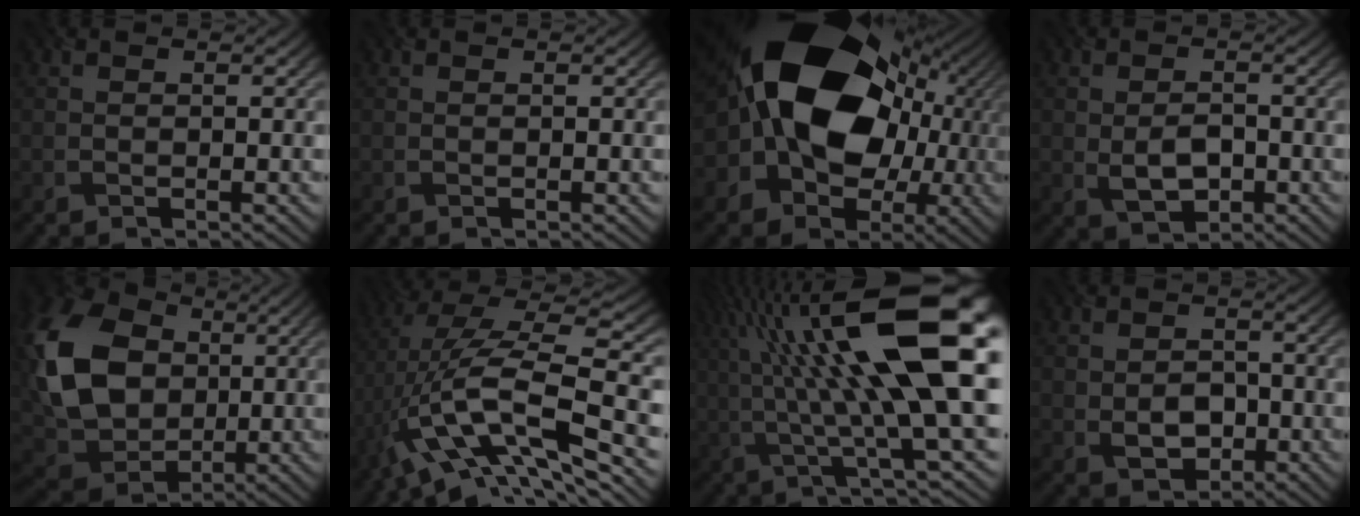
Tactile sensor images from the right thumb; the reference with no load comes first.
{"total": 0.0}
{"total": 20.5, "force": [2.5, 15.4, 13.3], "torque": [-0.235, -0.008, 0.047]}
{"total": 4.2, "force": [-1.0, 2.6, 3.2], "torque": [-0.061, -0.005, -0.017]}
{"total": 15.3, "force": [2.3, 11.5, 9.8], "torque": [-0.247, 0.019, 0.037]}
{"total": 15.0, "force": [-4.9, 4.2, 13.6], "torque": [-0.262, 0.024, -0.091]}
{"total": 20.8, "force": [5.1, 5.1, 19.5], "torque": [-0.341, 0.038, 0.098]}
{"total": 4.3, "force": [-1.1, 3.1, 2.7], "torque": [-0.049, -0.005, -0.021]}